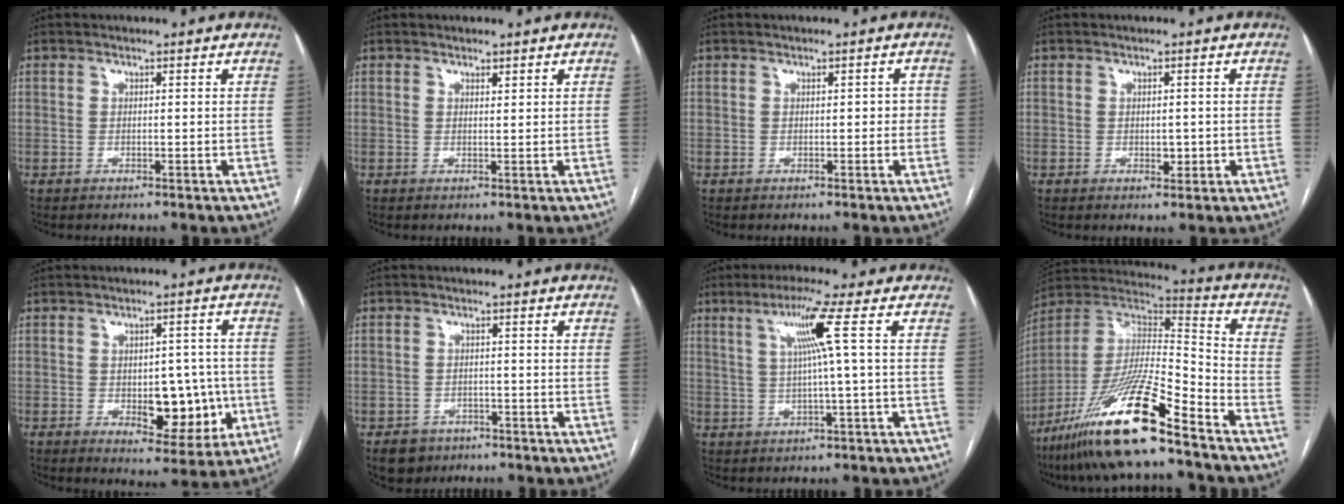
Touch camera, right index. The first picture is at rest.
{"total": 0.7, "force": [0.6, 0.2, 0.3], "torque": [-0.007, -0.001, 0.009]}
{"total": 1.5, "force": [0.0, 0.9, 1.2], "torque": [-0.010, 0.013, -0.001]}
{"total": 1.8, "force": [-0.3, 1.2, 1.3], "torque": [-0.019, 0.000, 0.001]}
{"total": 9.5, "force": [-2.0, 4.9, 7.9], "torque": [-0.086, 0.013, -0.015]}
{"total": 3.8, "force": [-2.3, 3.0, 0.3], "torque": [-0.002, 0.010, -0.034]}
{"total": 6.7, "force": [2.0, -1.7, 6.1], "torque": [-0.116, 0.008, 0.040]}
{"total": 21.1, "force": [-14.3, 2.0, 15.4], "torque": [-0.307, -0.025, -0.262]}